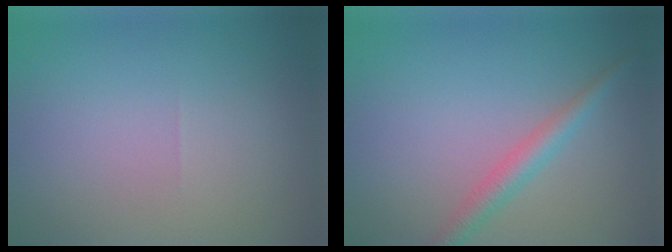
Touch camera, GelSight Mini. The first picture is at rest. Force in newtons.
{"total": 2.5, "press": 2.5, "slide": 0.0}